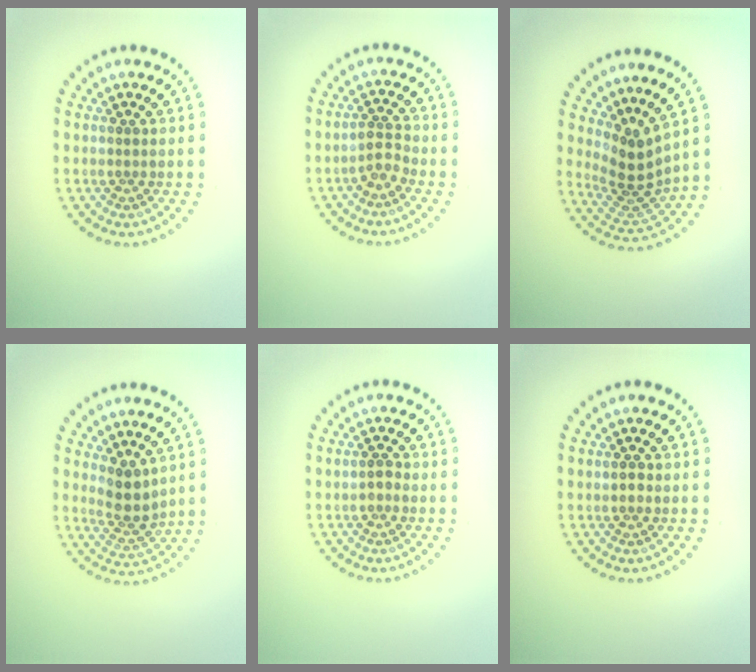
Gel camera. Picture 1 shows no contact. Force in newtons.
{"total": 1.9, "press": 1.5, "slide": 1.1}
{"total": 3.6, "press": 2.7, "slide": 2.5}
{"total": 3.0, "press": 2.5, "slide": 1.6}
{"total": 0.9, "press": 0.9, "slide": 0.2}
{"total": 0.8, "press": 0.8, "slide": 0.1}